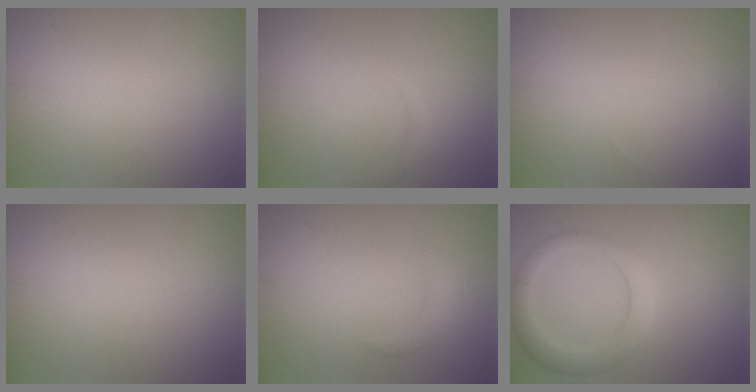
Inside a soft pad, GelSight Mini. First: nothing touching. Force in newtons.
{"total": 0.8, "press": 0.8, "slide": 0.1}
{"total": 0.0}
{"total": 0.0}
{"total": 1.4, "press": 1.4, "slide": 0.0}
{"total": 3.6, "press": 3.5, "slide": 0.2}